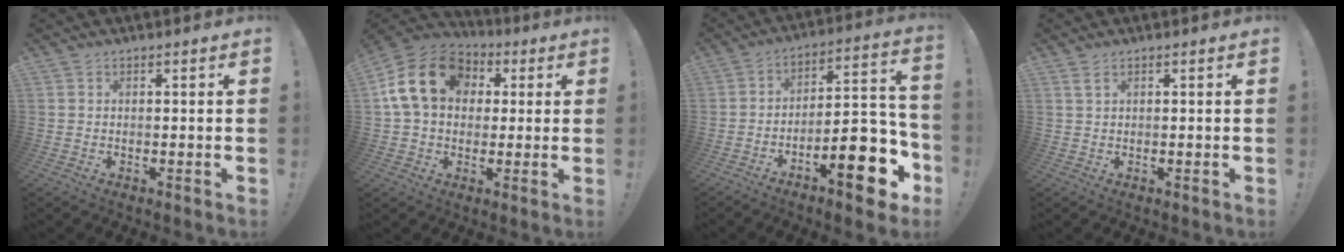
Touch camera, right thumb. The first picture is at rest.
{"total": 18.3, "force": [4.5, 13.8, 11.2], "torque": [-0.192, 0.012, 0.086]}
{"total": 17.5, "force": [-9.1, 5.6, 13.8], "torque": [-0.164, 0.054, -0.141]}
{"total": 1.7, "force": [0.9, 0.4, 1.4], "torque": [-0.026, 0.000, 0.015]}